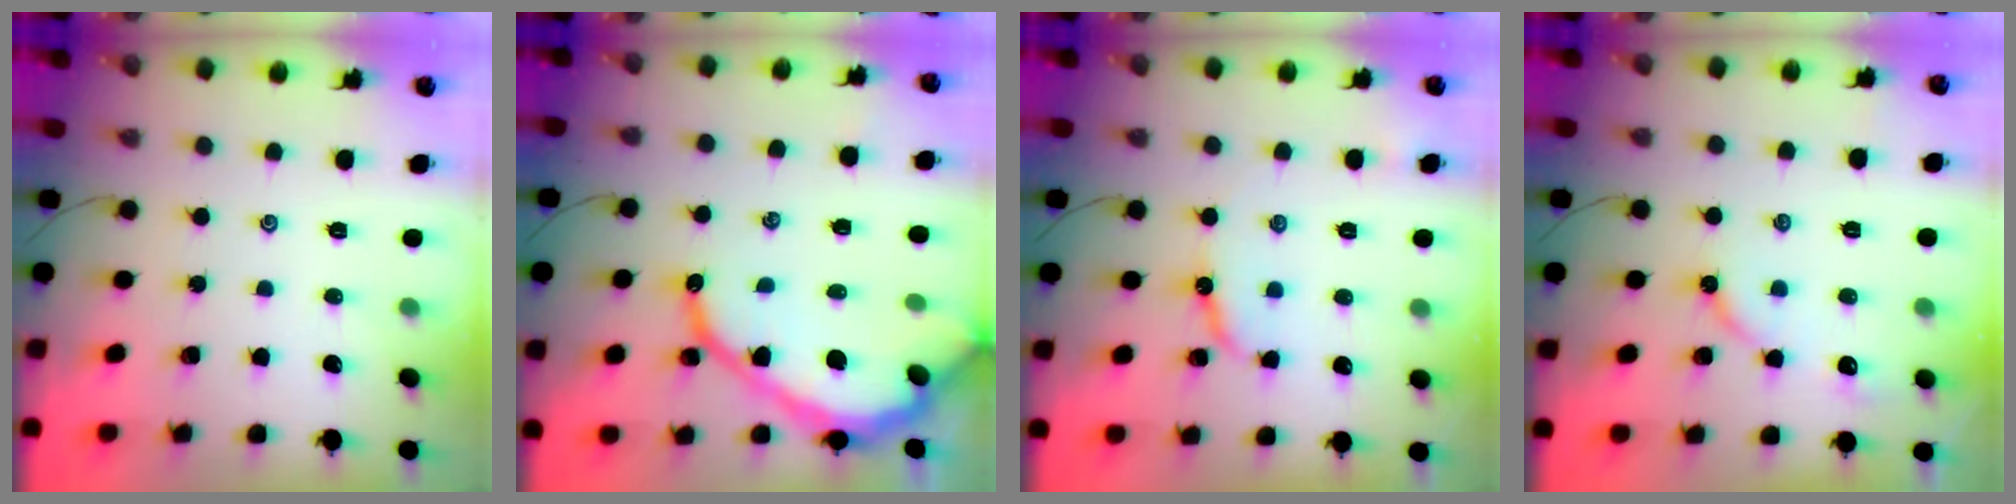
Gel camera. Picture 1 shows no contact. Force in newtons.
{"total": 16.2, "press": 16.2, "slide": 1.5}
{"total": 8.0, "press": 8.0, "slide": 0.7}
{"total": 5.8, "press": 5.8, "slide": 0.6}